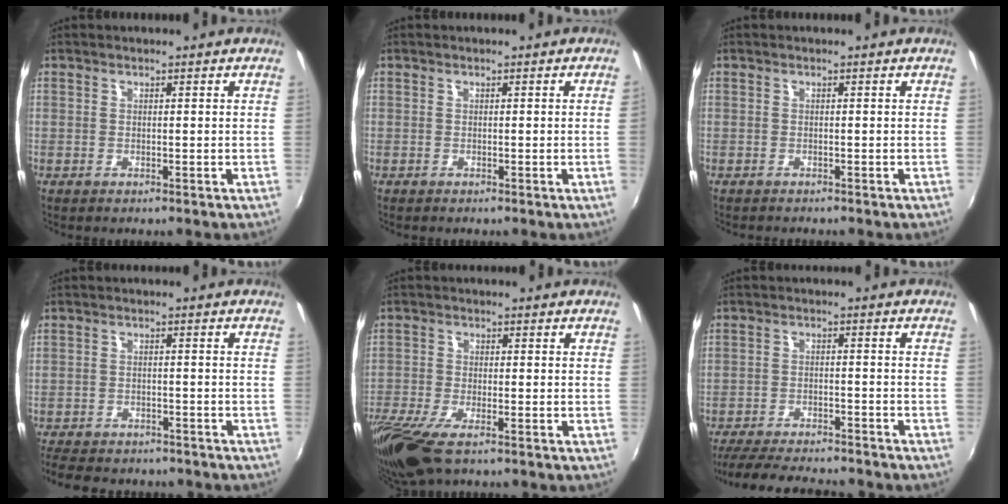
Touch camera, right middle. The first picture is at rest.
{"total": 0.8, "force": [0.1, -0.5, 0.6], "torque": [-0.002, -0.005, 0.002]}
{"total": 0.9, "force": [-0.8, 0.2, 0.1], "torque": [-0.003, -0.006, -0.014]}
{"total": 11.3, "force": [-9.6, 4.1, 4.3], "torque": [-0.107, -0.019, -0.144]}
{"total": 11.8, "force": [-7.8, 3.6, 8.1], "torque": [-0.189, -0.054, -0.148]}
{"total": 15.2, "force": [-13.5, 2.5, 6.5], "torque": [-0.136, -0.023, -0.201]}